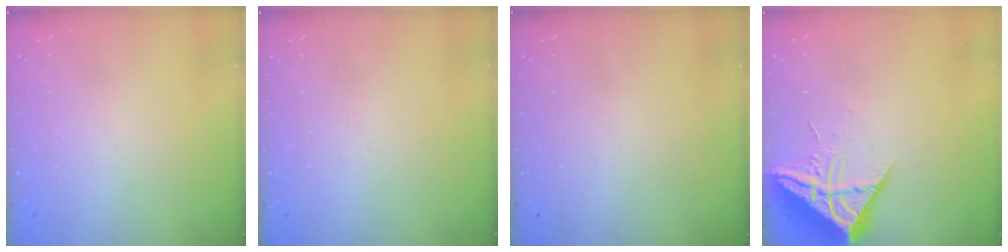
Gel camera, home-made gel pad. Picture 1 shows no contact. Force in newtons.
{"total": 0.0}
{"total": 0.0}
{"total": 10.4, "press": 10.4, "slide": 0.8}